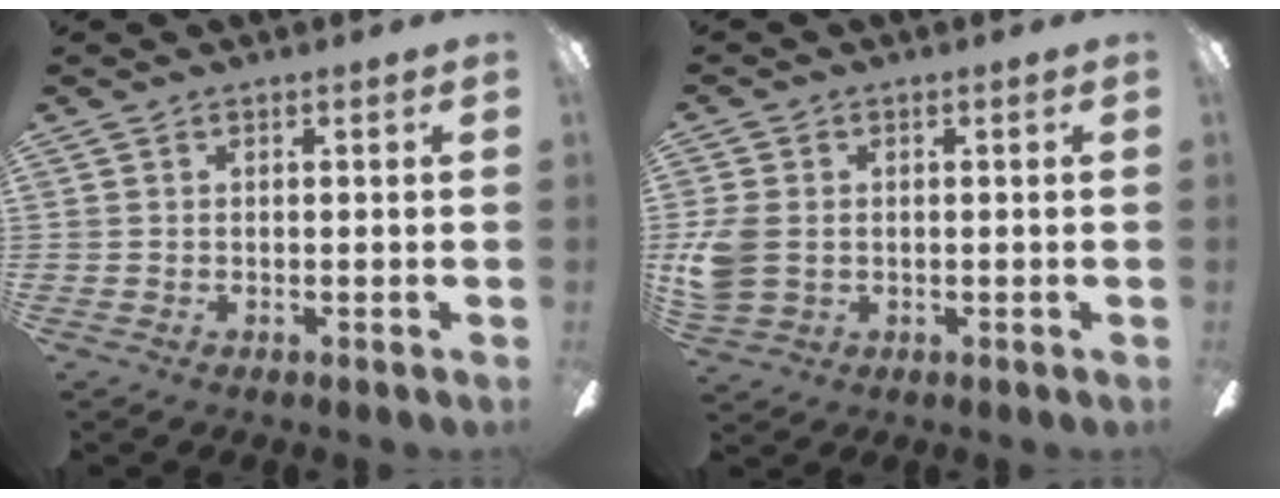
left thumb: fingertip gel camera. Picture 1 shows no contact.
{"total": 6.5, "force": [0.4, 5.0, 4.0], "torque": [-0.099, 0.008, 0.010]}